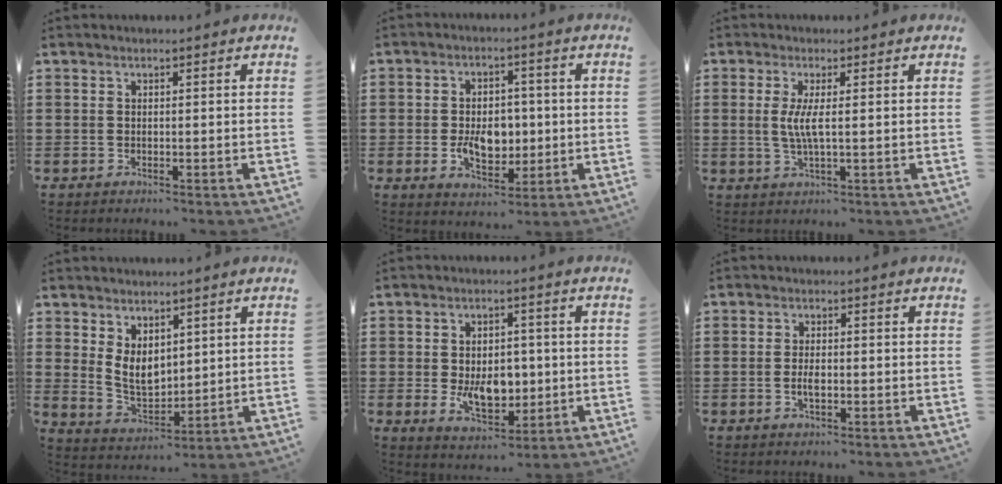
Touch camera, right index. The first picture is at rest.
{"total": 6.9, "force": [-0.9, 4.6, 5.0], "torque": [-0.092, -0.001, -0.023]}
{"total": 3.8, "force": [0.3, 0.3, 3.8], "torque": [-0.086, -0.011, -0.001]}
{"total": 6.2, "force": [2.2, 4.0, 4.1], "torque": [-0.088, -0.002, 0.041]}
{"total": 7.6, "force": [-0.8, 5.0, 5.6], "torque": [-0.093, -0.001, -0.019]}
{"total": 2.5, "force": [-0.6, 1.0, 2.2], "torque": [-0.048, -0.001, -0.013]}